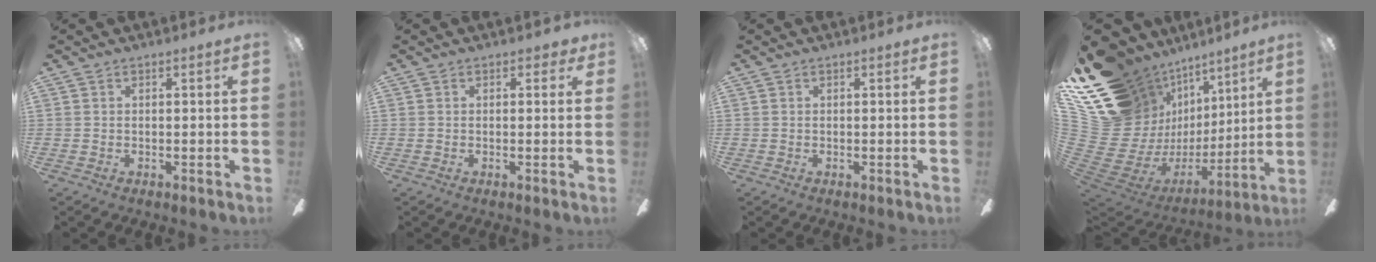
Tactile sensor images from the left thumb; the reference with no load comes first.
{"total": 1.5, "force": [0.7, 1.0, 0.8], "torque": [-0.002, -0.002, 0.008]}
{"total": 0.0}
{"total": 23.3, "force": [10.0, 17.1, 12.3], "torque": [-0.245, -0.113, 0.245]}